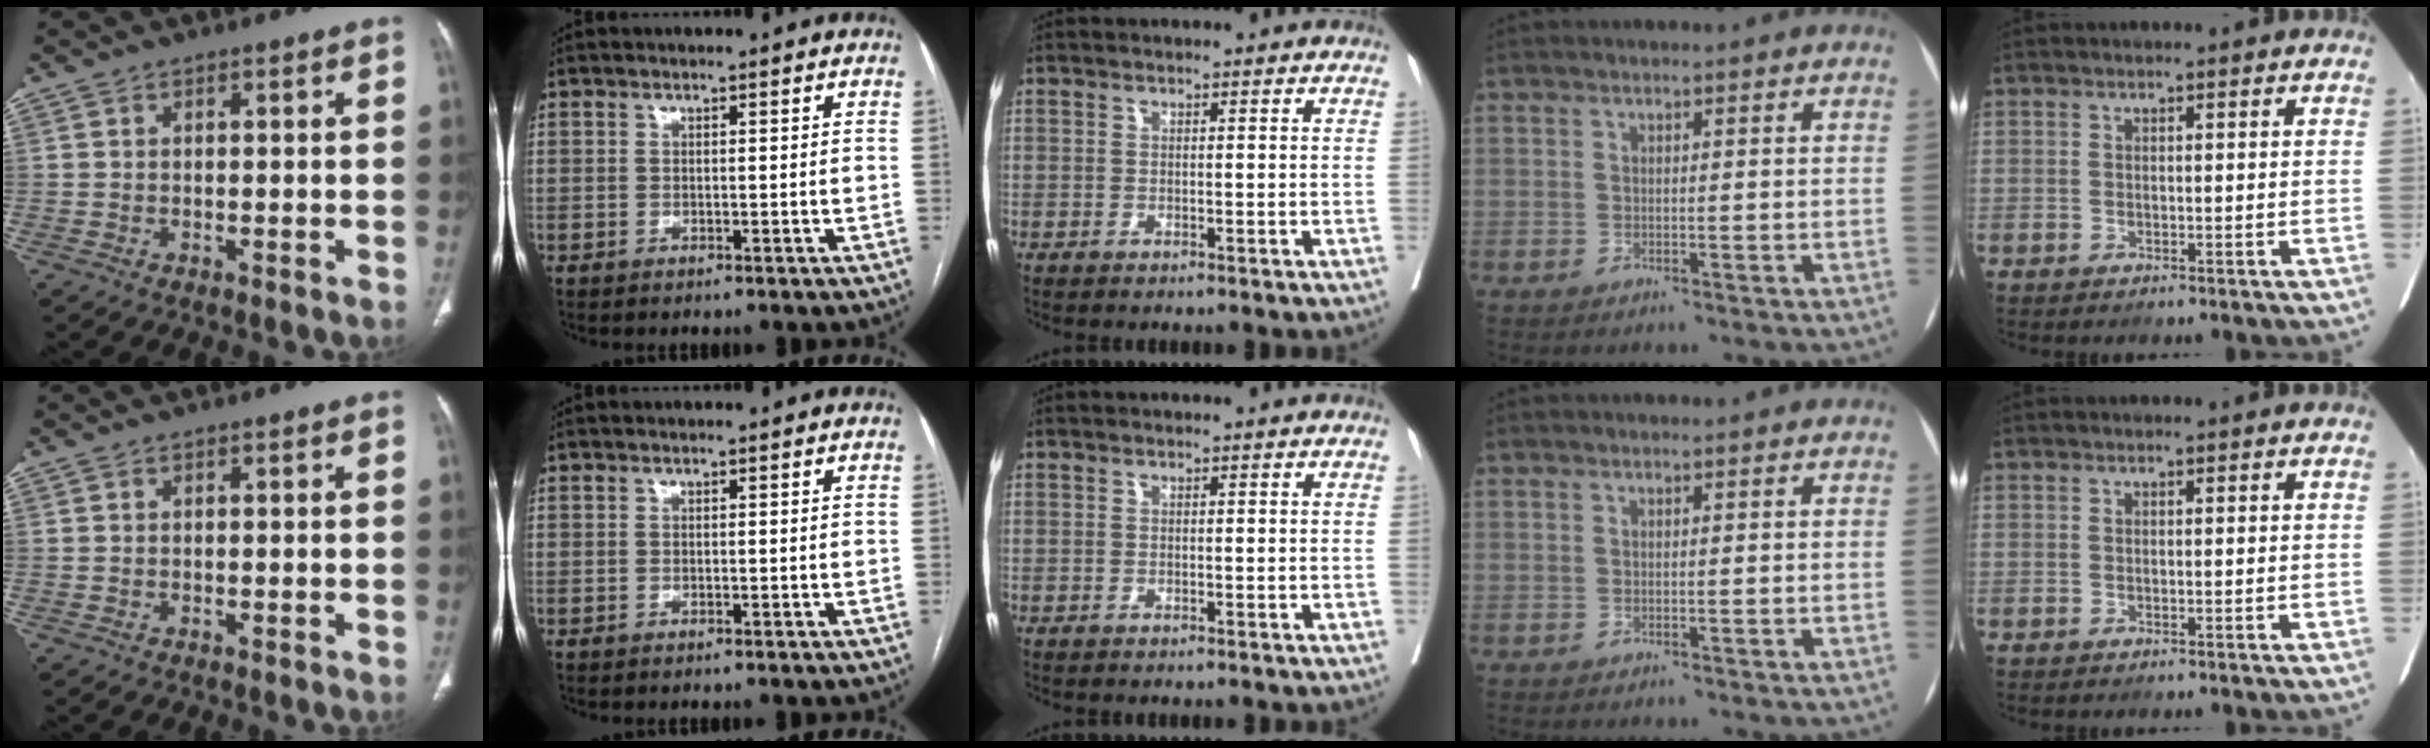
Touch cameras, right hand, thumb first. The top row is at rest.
{}